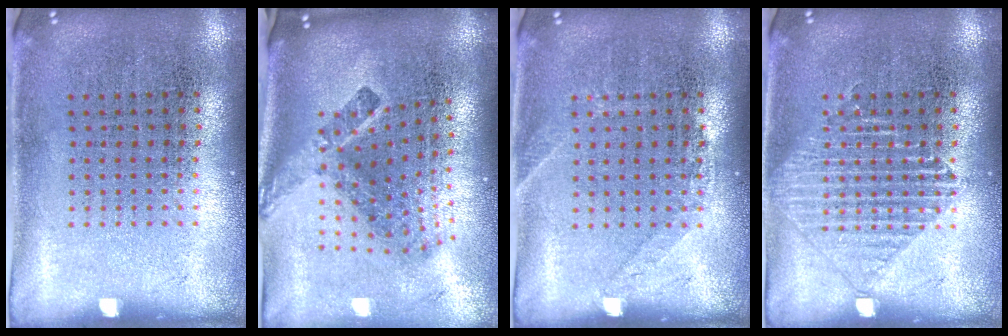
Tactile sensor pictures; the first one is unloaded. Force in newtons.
{"total": 2.6, "press": 1.6, "slide": 2.0}
{"total": 1.1, "press": 1.1, "slide": 0.2}
{"total": 2.0, "press": 2.0, "slide": 0.3}